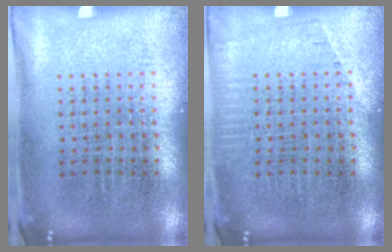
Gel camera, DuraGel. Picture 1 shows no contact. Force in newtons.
{"total": 0.7, "press": 0.7, "slide": 0.2}